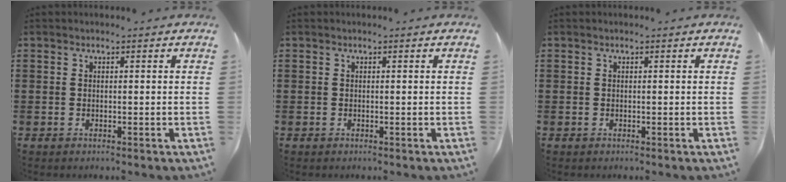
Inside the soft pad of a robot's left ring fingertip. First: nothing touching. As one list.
[{"total": 0.0}, {"total": 0.0}]